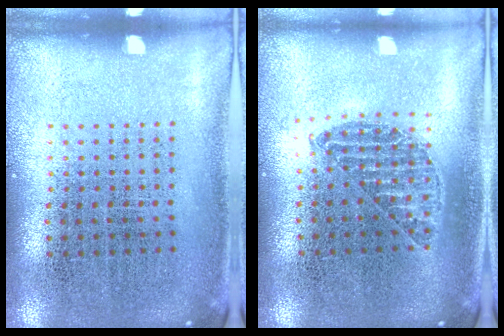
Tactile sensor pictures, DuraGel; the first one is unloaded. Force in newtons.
{"total": 1.1, "press": 1.0, "slide": 0.5}